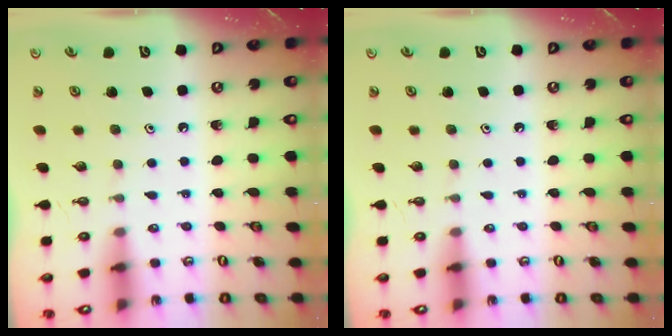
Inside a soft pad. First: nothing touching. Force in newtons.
{"total": 0.0}